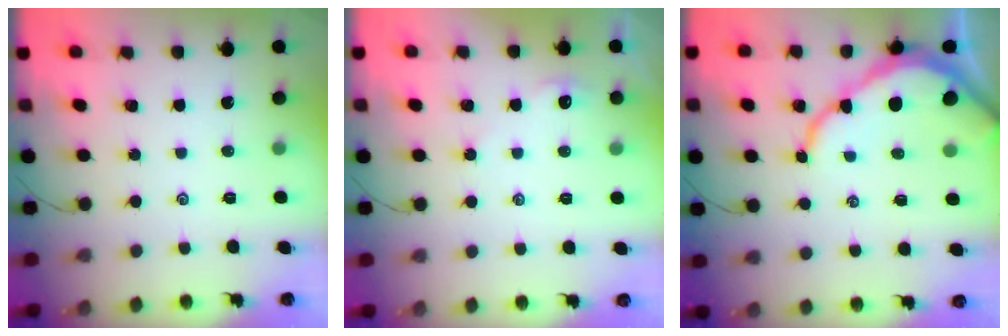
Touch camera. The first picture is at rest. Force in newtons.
{"total": 2.9, "press": 2.9, "slide": 0.4}
{"total": 9.5, "press": 9.5, "slide": 1.0}